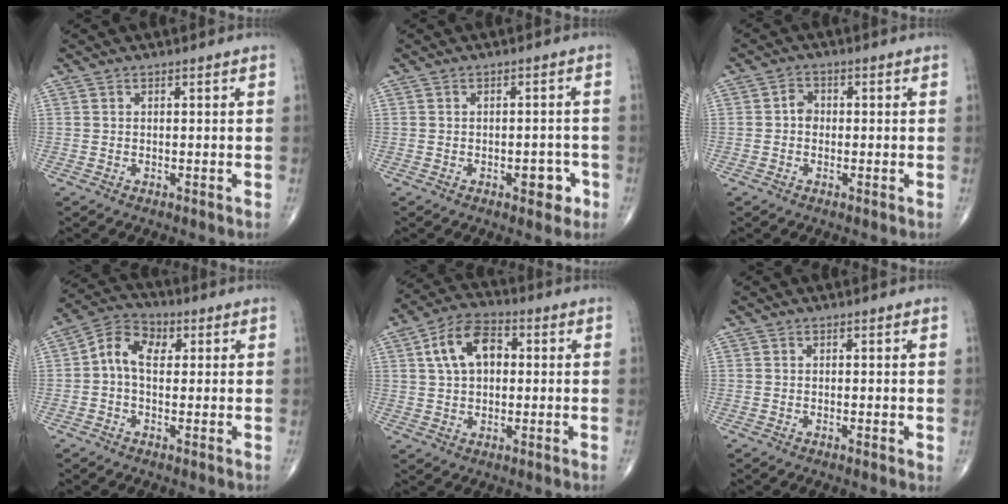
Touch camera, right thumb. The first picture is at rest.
{"total": 3.9, "force": [-1.7, 2.1, 2.9], "torque": [-0.018, 0.013, -0.018]}
{"total": 2.3, "force": [-0.2, 1.9, 1.2], "torque": [-0.007, 0.007, -0.011]}
{"total": 7.4, "force": [0.9, 5.0, 5.4], "torque": [-0.079, 0.020, 0.007]}
{"total": 10.2, "force": [2.2, 6.5, 7.5], "torque": [-0.118, 0.018, 0.031]}
{"total": 0.9, "force": [0.0, 0.2, 0.9], "torque": [-0.014, -0.003, -0.002]}